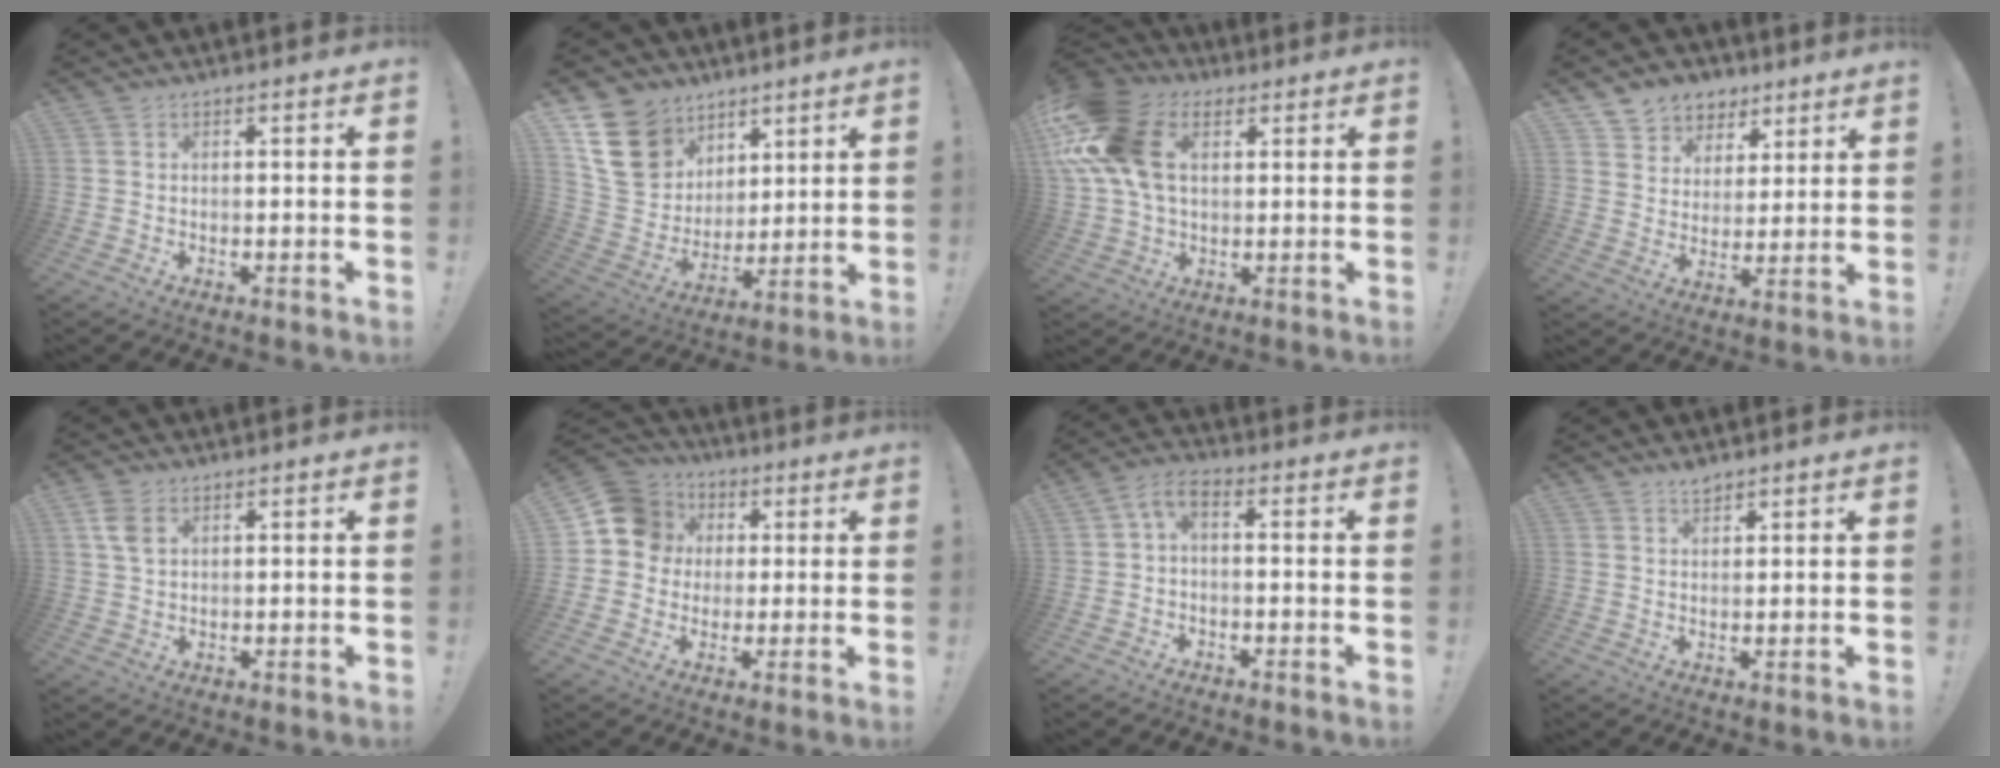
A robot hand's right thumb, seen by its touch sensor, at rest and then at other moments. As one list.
[{"total": 17.3, "force": [8.6, 13.5, 6.6], "torque": [-0.103, -0.047, 0.183]}, {"total": 19.6, "force": [5.9, 12.8, 13.6], "torque": [-0.283, -0.004, 0.109]}, {"total": 7.6, "force": [5.2, 5.6, 0.4], "torque": [-0.013, -0.043, 0.105]}, {"total": 4.9, "force": [2.1, 2.9, 3.3], "torque": [-0.052, -0.004, 0.039]}, {"total": 11.6, "force": [2.0, 10.7, 3.8], "torque": [-0.040, 0.004, 0.045]}, {"total": 3.8, "force": [-0.5, 1.4, 3.5], "torque": [-0.078, -0.009, -0.011]}, {"total": 2.2, "force": [2.1, 0.7, 0.4], "torque": [-0.003, -0.012, 0.037]}]